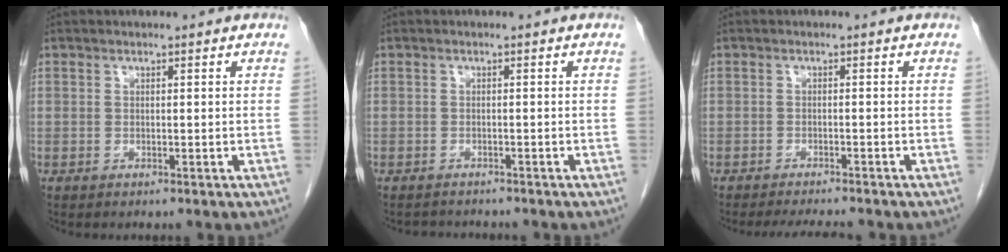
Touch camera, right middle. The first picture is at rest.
{"total": 2.4, "force": [-2.3, 0.6, 0.0], "torque": [0.000, -0.006, -0.034]}
{"total": 5.0, "force": [-4.7, 0.3, 1.8], "torque": [-0.023, -0.012, -0.069]}